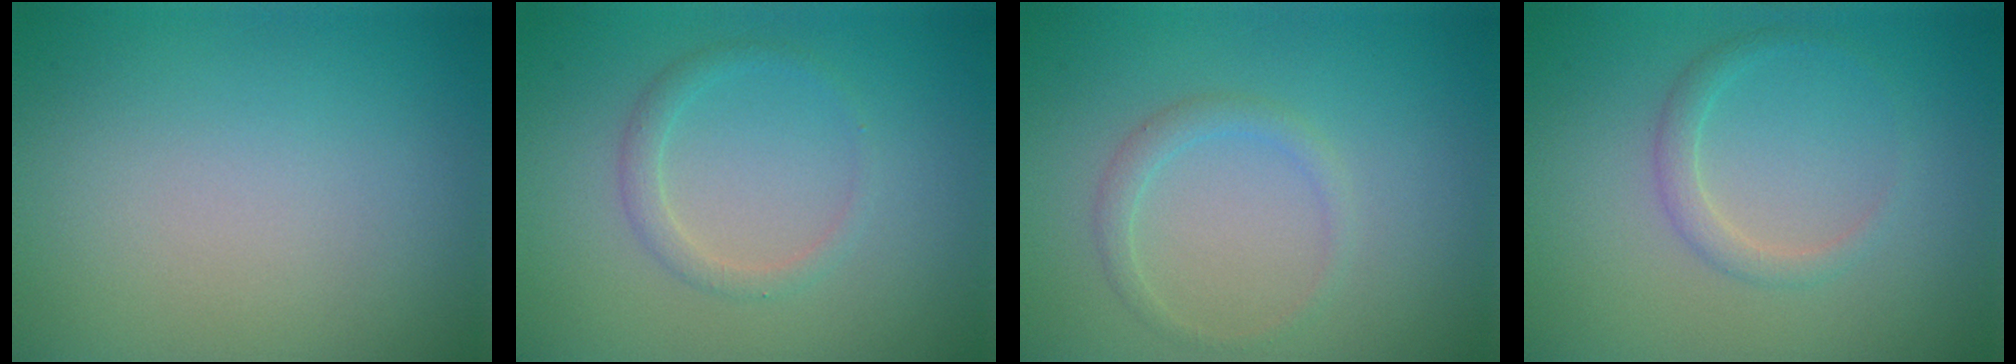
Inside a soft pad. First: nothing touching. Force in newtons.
{"total": 1.5, "press": 1.5, "slide": 0.1}
{"total": 1.4, "press": 1.4, "slide": 0.1}
{"total": 1.4, "press": 1.4, "slide": 0.0}